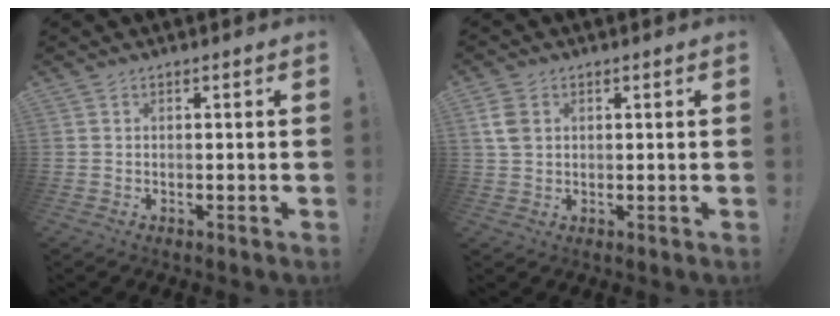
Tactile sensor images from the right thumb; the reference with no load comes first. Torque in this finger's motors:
{"motor_torque": [-0.46, 0.50, 0.24, -0.12, 0.00]}